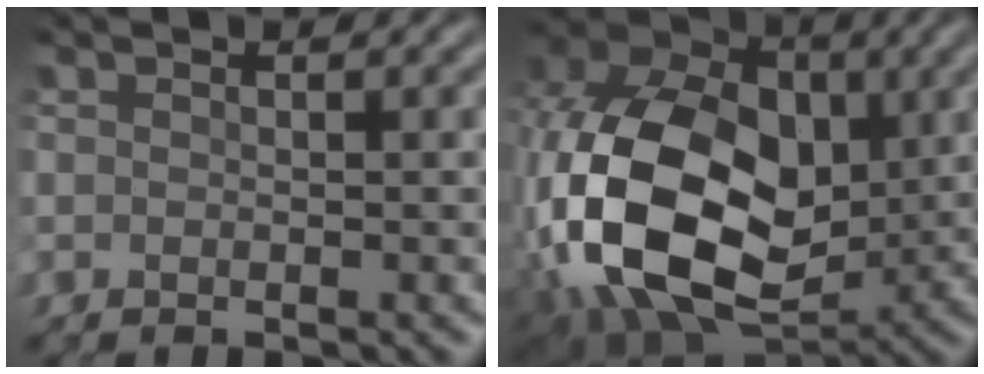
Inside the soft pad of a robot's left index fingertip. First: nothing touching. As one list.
[{"total": 17.0, "force": [-2.0, 11.6, 12.3], "torque": [-0.277, 0.001, -0.045]}]